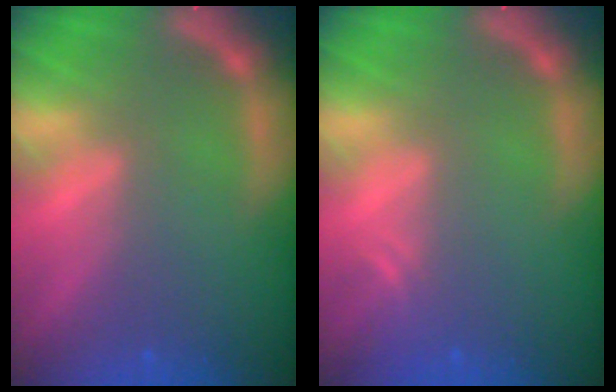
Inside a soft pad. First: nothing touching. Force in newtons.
{"total": 1.5}